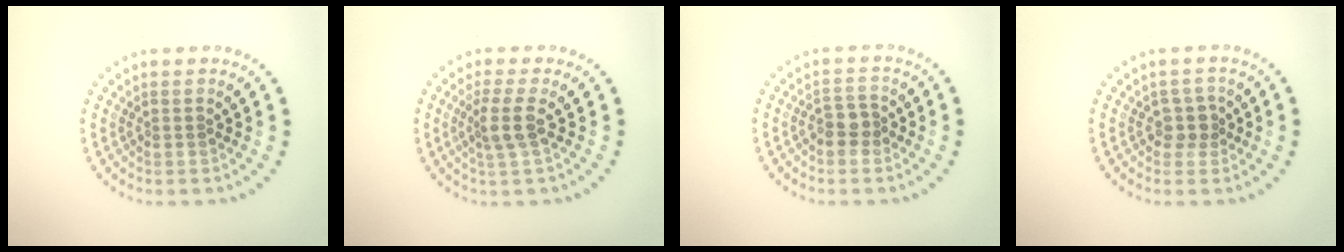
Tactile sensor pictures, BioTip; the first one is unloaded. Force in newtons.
{"total": 2.4, "press": 1.9, "slide": 1.5}
{"total": 1.9, "press": 1.8, "slide": 0.7}
{"total": 1.9, "press": 1.6, "slide": 1.0}